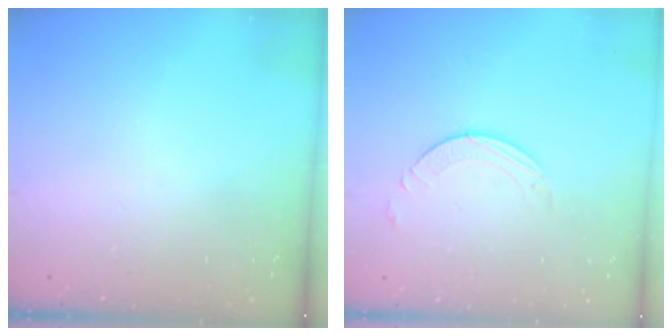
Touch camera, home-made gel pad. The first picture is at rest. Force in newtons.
{"total": 2.7, "press": 2.7, "slide": 0.2}